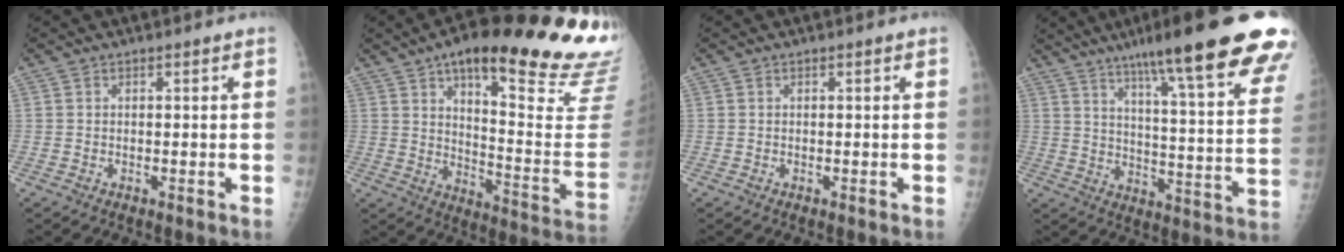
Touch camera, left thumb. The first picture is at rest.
{"total": 31.5, "force": [20.2, 7.4, 23.0], "torque": [-0.247, -0.079, 0.276]}
{"total": 0.0}
{"total": 27.8, "force": [19.0, 3.5, 20.1], "torque": [-0.262, -0.065, 0.261]}